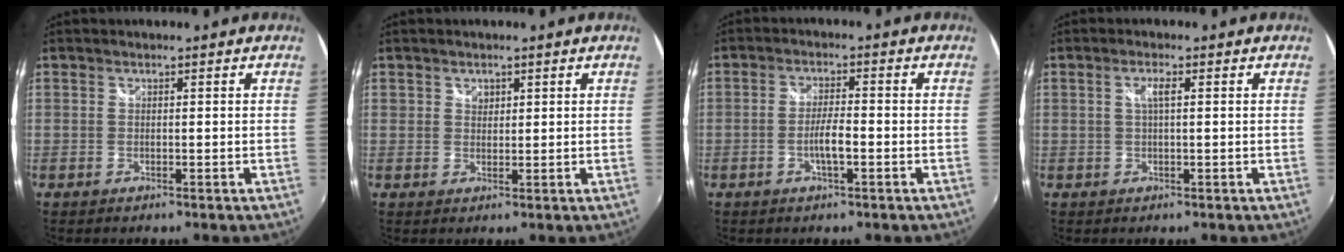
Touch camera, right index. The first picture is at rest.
{"total": 1.7, "force": [0.8, 1.4, 0.4], "torque": [-0.002, 0.003, 0.013]}
{"total": 4.1, "force": [-1.5, 0.6, 3.8], "torque": [-0.075, 0.001, -0.028]}
{"total": 2.1, "force": [0.4, 0.2, 2.1], "torque": [-0.038, 0.003, 0.005]}